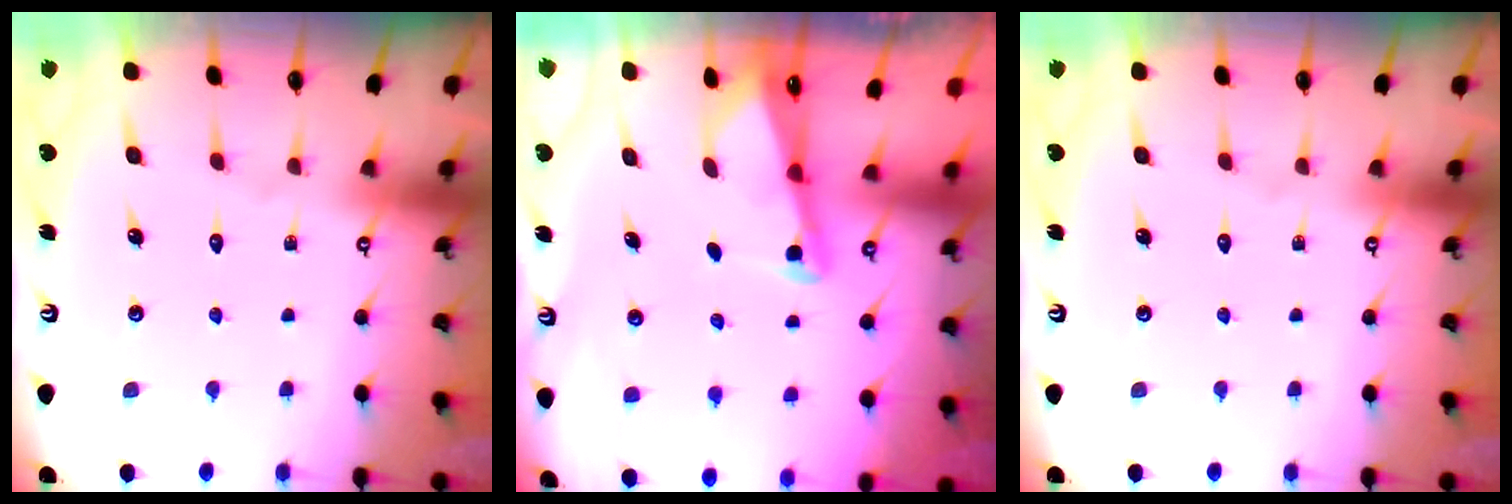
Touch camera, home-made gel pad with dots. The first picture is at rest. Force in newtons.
{"total": 2.2, "press": 2.2, "slide": 0.3}
{"total": 0.0}